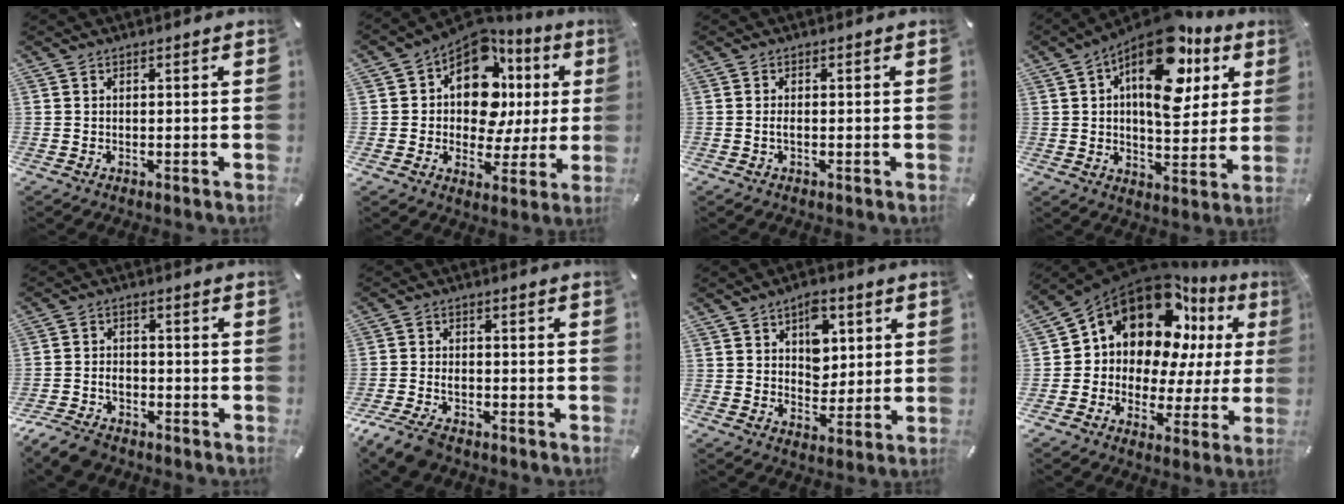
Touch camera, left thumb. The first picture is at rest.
{"total": 15.0, "force": [4.8, 10.2, 9.9], "torque": [-0.157, -0.041, 0.085]}
{"total": 1.3, "force": [-0.3, 0.4, 1.2], "torque": [-0.022, 0.001, -0.006]}
{"total": 19.3, "force": [9.0, 9.6, 14.1], "torque": [-0.220, -0.047, 0.147]}
{"total": 5.7, "force": [-4.1, 3.4, 2.0], "torque": [-0.040, 0.019, -0.080]}
{"total": 5.6, "force": [-3.8, 3.0, 2.9], "torque": [-0.070, 0.014, -0.075]}
{"total": 7.9, "force": [3.2, 5.8, 4.3], "torque": [-0.045, -0.009, 0.049]}
{"total": 15.6, "force": [8.7, 10.7, 7.3], "torque": [-0.143, -0.080, 0.146]}